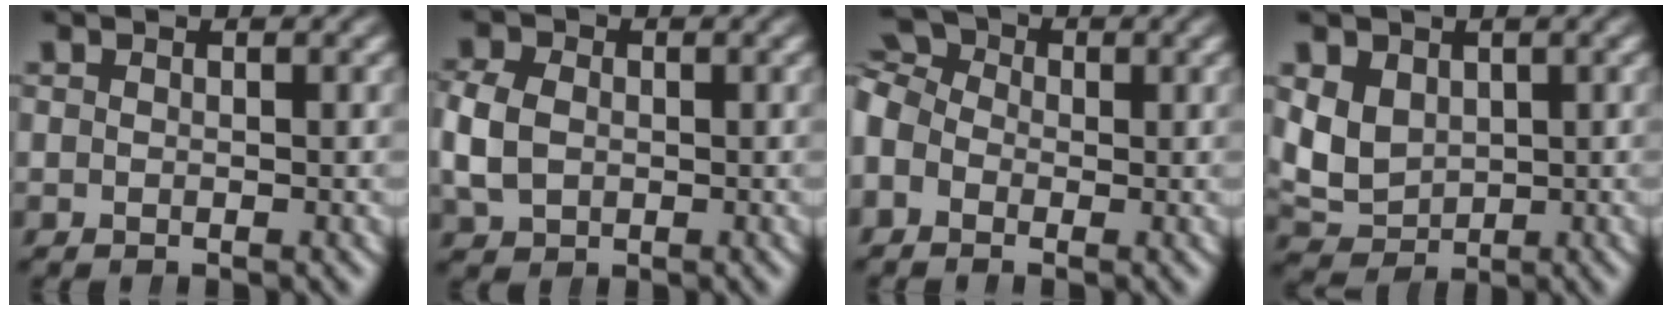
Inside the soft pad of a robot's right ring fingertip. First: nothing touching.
{"total": 3.6, "force": [-0.2, 3.1, 1.8], "torque": [-0.055, -0.011, 0.008]}
{"total": 6.6, "force": [0.7, 5.7, 3.1], "torque": [-0.065, 0.009, -0.008]}
{"total": 6.5, "force": [-0.1, 5.9, 2.7], "torque": [-0.090, -0.034, 0.016]}